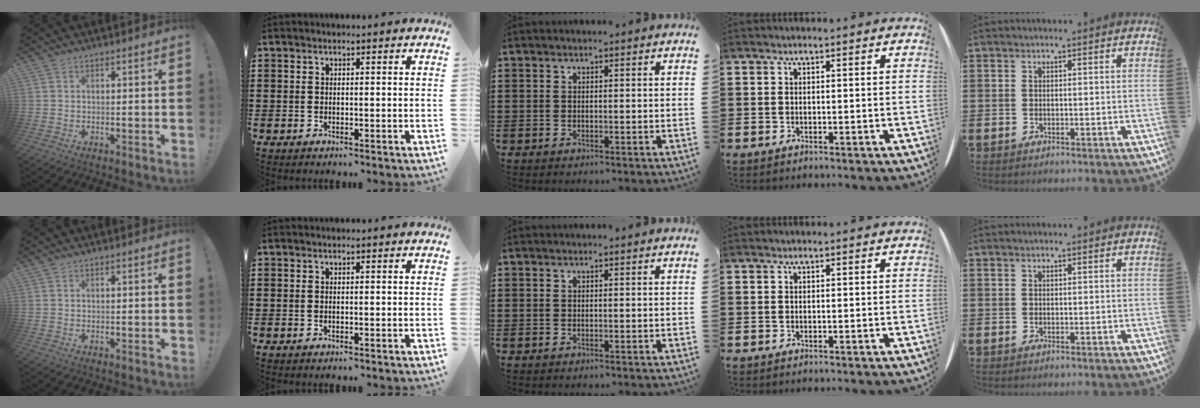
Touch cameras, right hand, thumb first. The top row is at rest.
{}